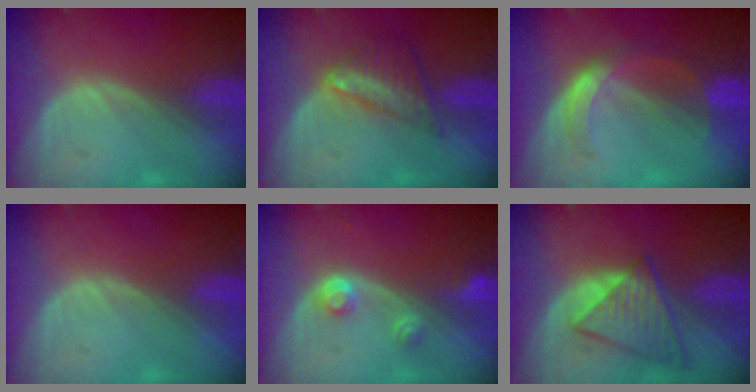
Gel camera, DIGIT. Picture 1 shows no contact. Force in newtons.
{"total": 6.1, "press": 5.3, "slide": 3.0}
{"total": 5.9, "press": 5.1, "slide": 2.9}
{"total": 0.0}
{"total": 3.0, "press": 2.8, "slide": 0.9}
{"total": 7.7, "press": 7.1, "slide": 3.0}